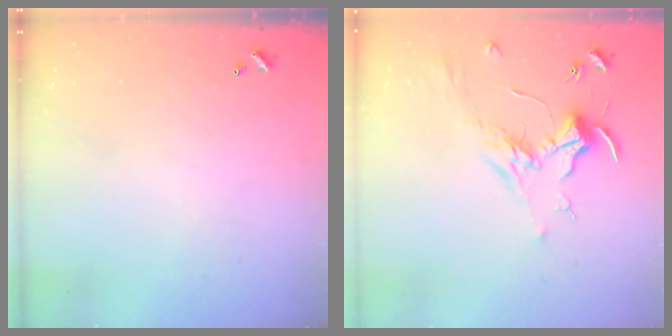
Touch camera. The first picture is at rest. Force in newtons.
{"total": 1.9, "press": 1.7, "slide": 0.8}